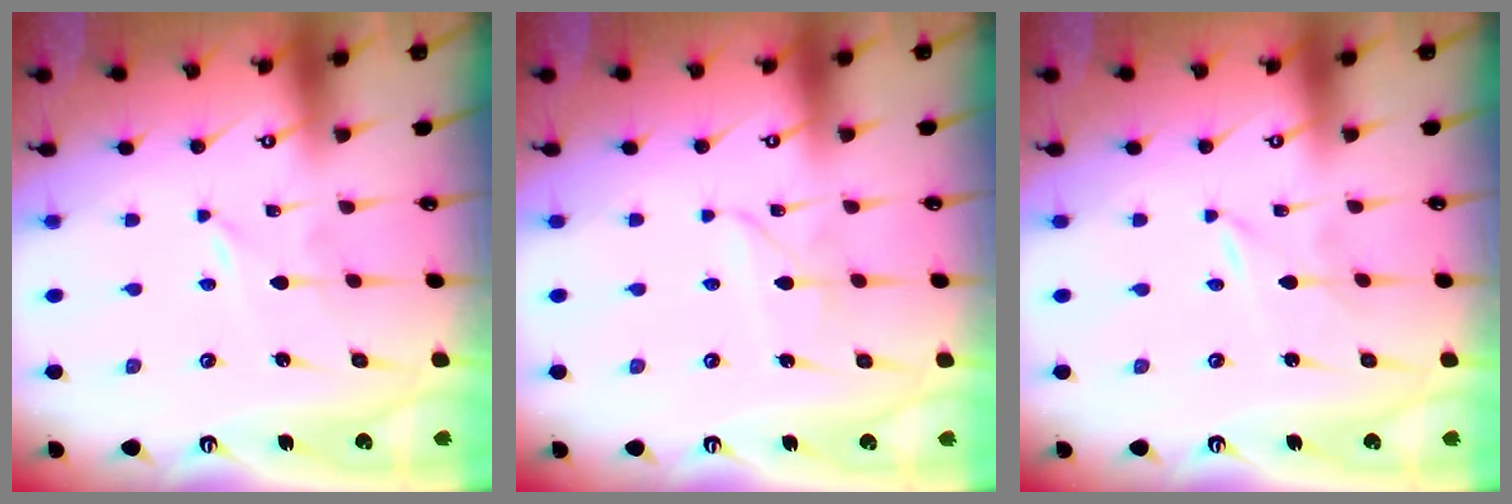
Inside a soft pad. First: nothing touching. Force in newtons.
{"total": 2.1, "press": 2.1, "slide": 0.3}
{"total": 0.0}